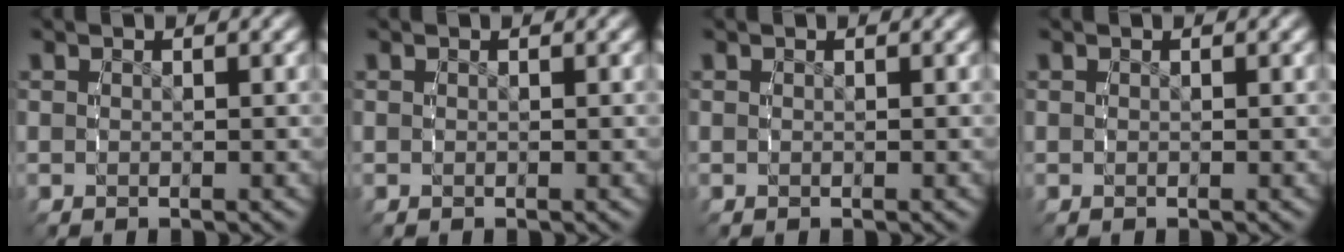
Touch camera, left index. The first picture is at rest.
{"total": 0.0}
{"total": 0.0}
{"total": 0.0}